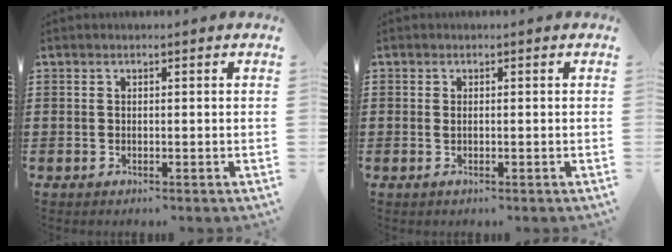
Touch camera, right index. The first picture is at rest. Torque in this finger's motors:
{"motor_torque": [-1.00, 1.14, -0.71, -0.21]}